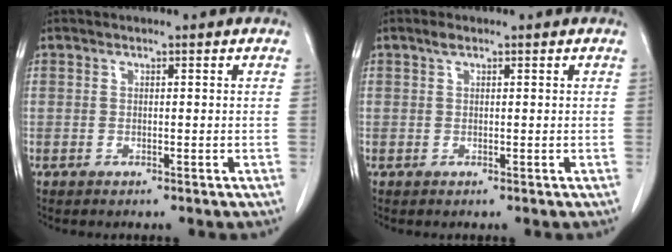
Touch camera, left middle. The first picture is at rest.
{"total": 0.9, "force": [0.6, 0.4, 0.5], "torque": [-0.011, 0.006, 0.009]}